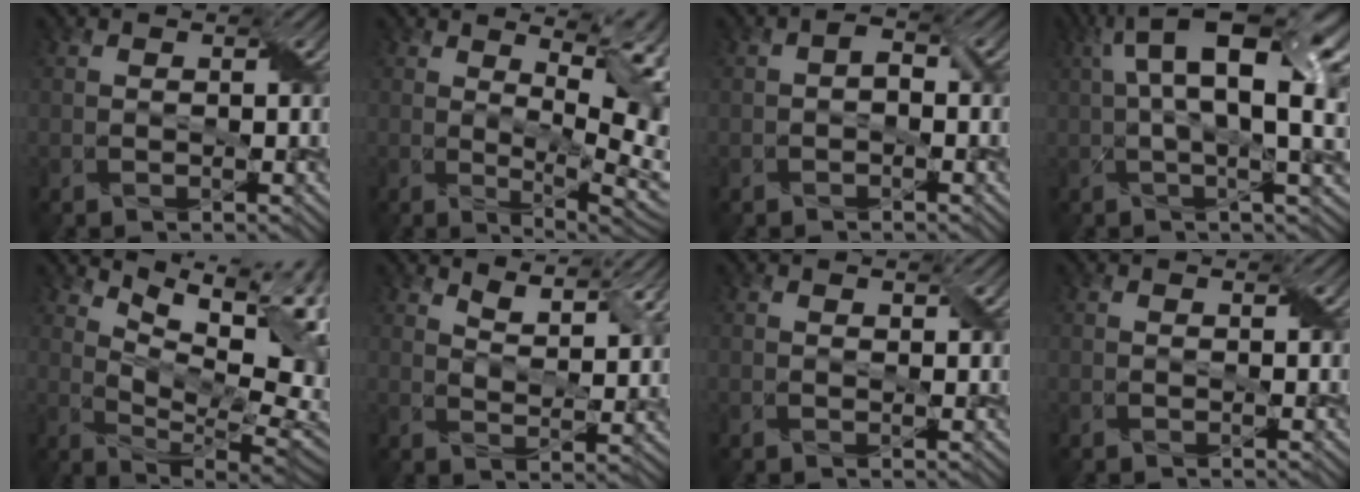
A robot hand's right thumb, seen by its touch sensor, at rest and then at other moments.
{"total": 11.3, "force": [3.0, 3.1, 10.4], "torque": [-0.154, 0.013, 0.050]}
{"total": 1.6, "force": [-0.4, 0.9, 1.2], "torque": [-0.024, 0.006, -0.010]}
{"total": 15.3, "force": [4.3, 4.7, 13.9], "torque": [-0.228, 0.015, 0.073]}
{"total": 15.0, "force": [6.3, 5.8, 12.4], "torque": [-0.194, 0.019, 0.095]}
{"total": 6.0, "force": [4.7, 1.6, 3.3], "torque": [-0.070, -0.004, 0.086]}
{"total": 0.8, "force": [0.6, 0.4, 0.4], "torque": [-0.009, -0.001, 0.012]}
{"total": 0.0}